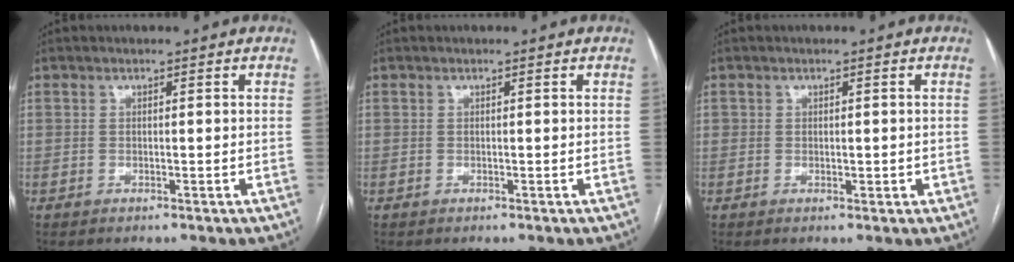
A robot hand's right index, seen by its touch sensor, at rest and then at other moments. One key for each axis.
{"total": 0.0}
{"total": 1.6, "fx": -0.1, "fy": 1.2, "fz": 1.0, "tx": -0.014, "ty": 0.006, "tz": 0.004}